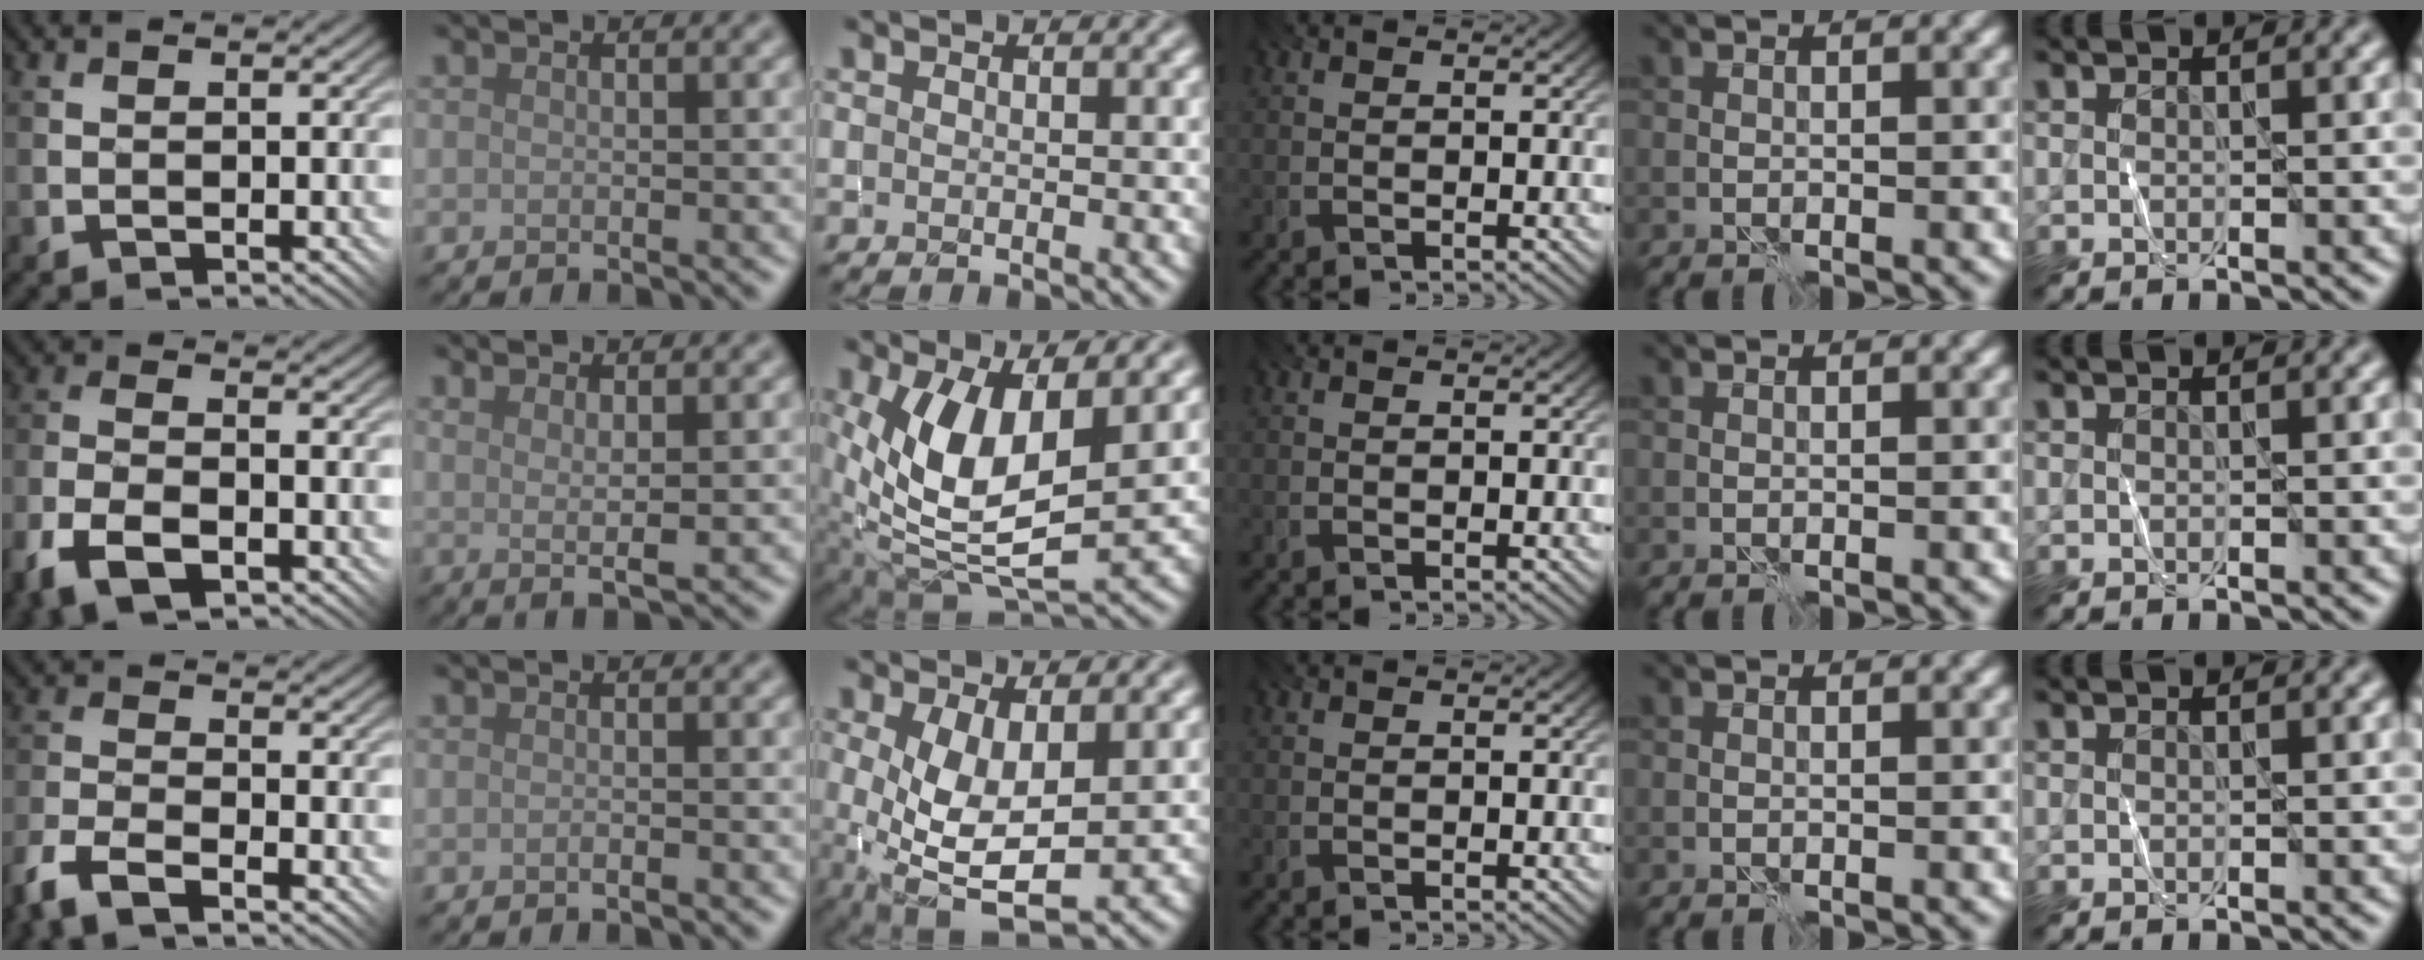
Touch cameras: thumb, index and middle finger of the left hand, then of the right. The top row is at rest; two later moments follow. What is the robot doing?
{"motion": "fold", "object": "shorts"}